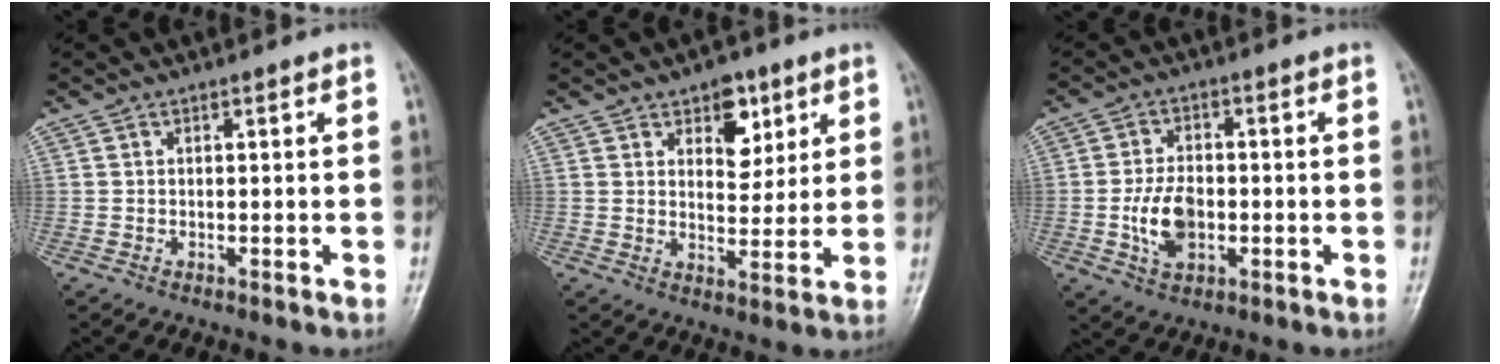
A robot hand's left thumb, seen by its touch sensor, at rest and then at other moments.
{"total": 7.7, "force": [4.0, 4.7, 4.6], "torque": [-0.030, -0.020, 0.057]}
{"total": 8.0, "force": [-1.5, 5.0, 6.0], "torque": [-0.104, 0.006, -0.025]}